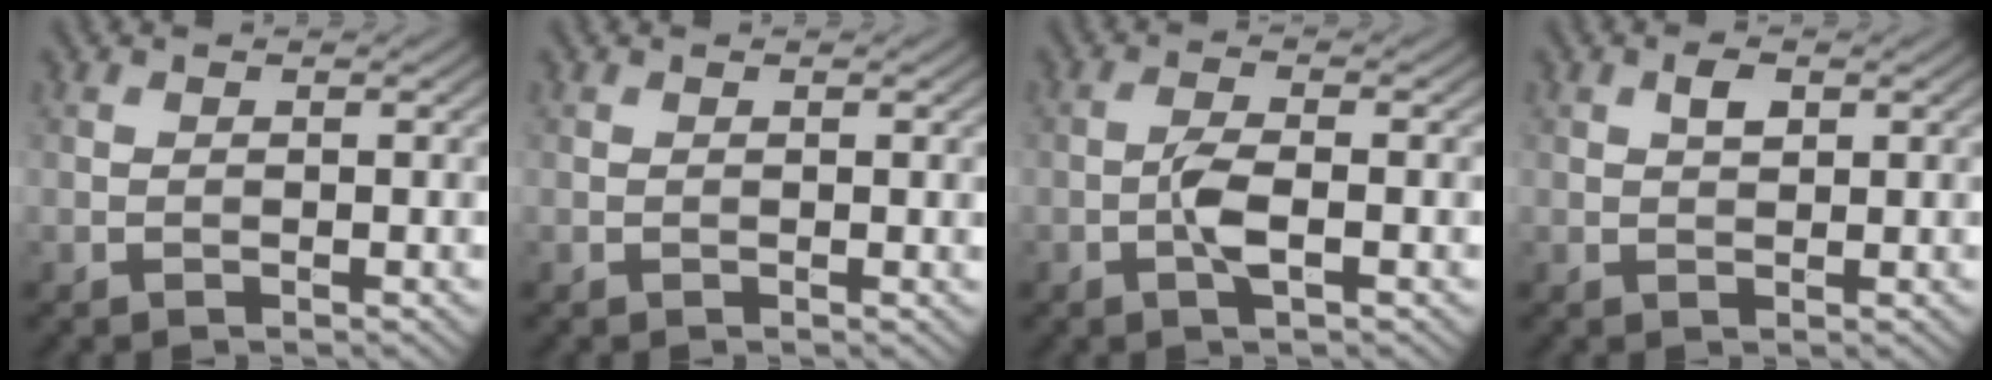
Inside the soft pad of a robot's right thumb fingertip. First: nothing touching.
{"total": 0.0}
{"total": 3.5, "force": [-1.1, 1.0, 3.1], "torque": [-0.070, 0.004, -0.028]}
{"total": 1.7, "force": [0.7, 0.9, 1.3], "torque": [-0.026, 0.002, 0.011]}